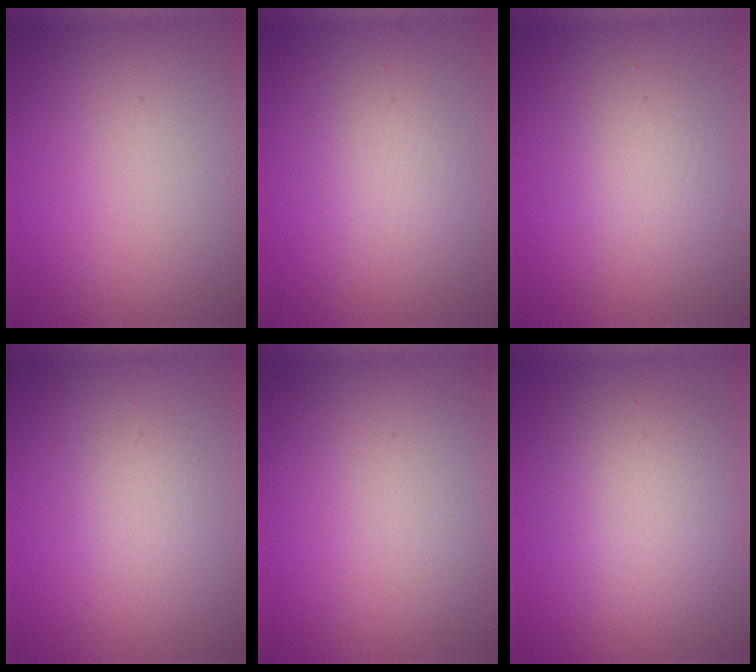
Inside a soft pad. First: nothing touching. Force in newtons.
{"total": 1.8, "press": 1.8, "slide": 0.0}
{"total": 2.3, "press": 2.3, "slide": 0.1}
{"total": 1.4, "press": 1.4, "slide": 0.0}
{"total": 0.0}
{"total": 4.4, "press": 4.4, "slide": 0.3}